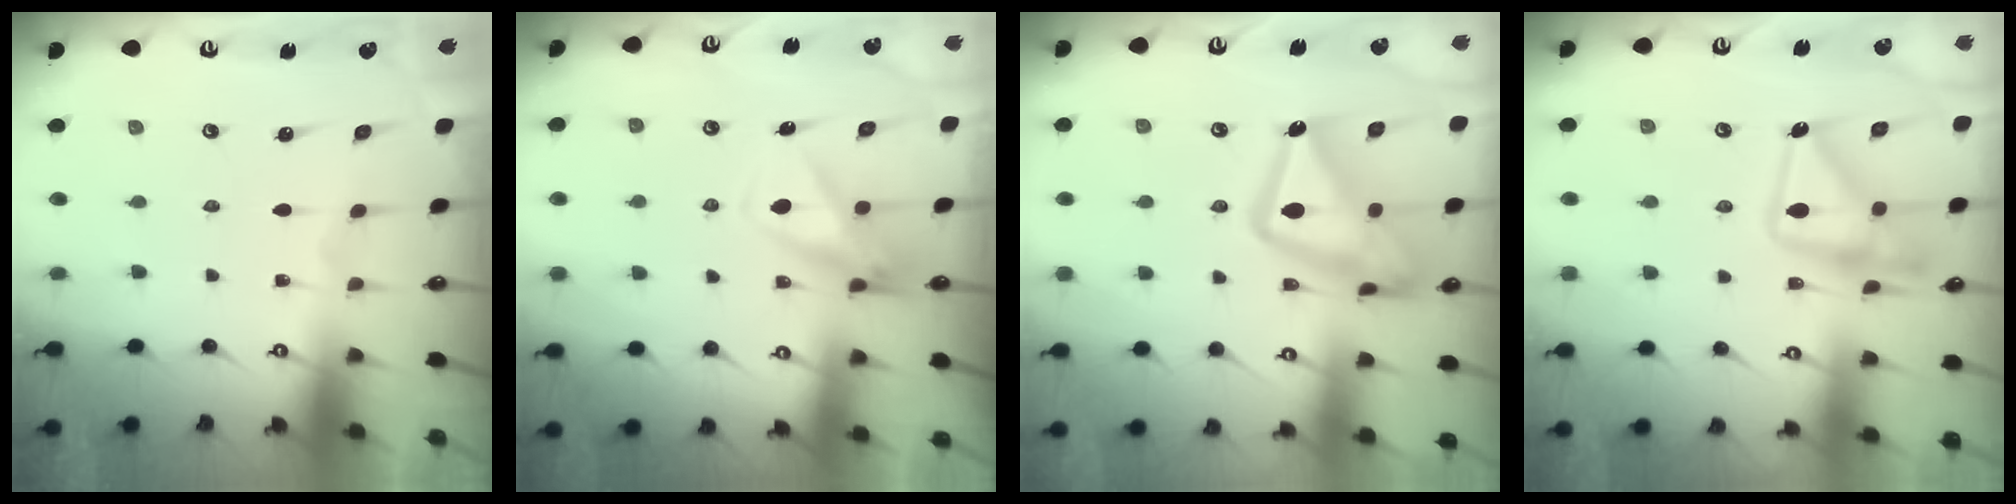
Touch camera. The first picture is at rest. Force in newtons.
{"total": 8.5, "press": 8.5, "slide": 0.8}
{"total": 20.8, "press": 20.7, "slide": 1.6}
{"total": 18.2, "press": 18.2, "slide": 1.2}